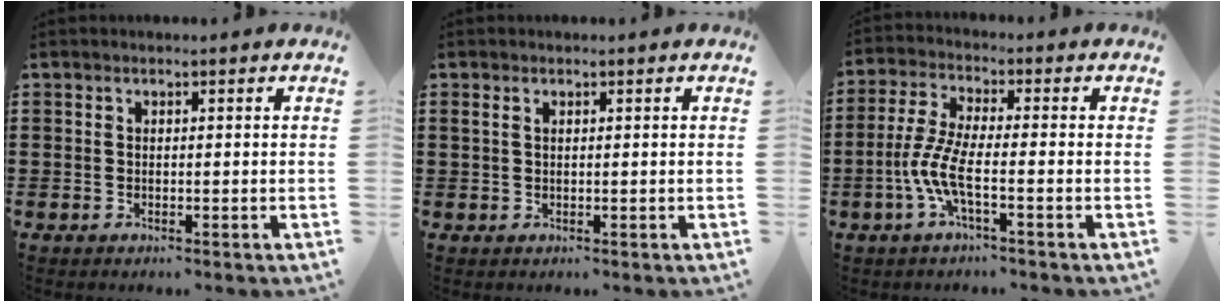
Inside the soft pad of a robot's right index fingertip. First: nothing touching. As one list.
[{"total": 1.0, "force": [0.4, 0.6, 0.7], "torque": [-0.015, 0.005, 0.007]}, {"total": 6.7, "force": [-2.6, 1.8, 5.9], "torque": [-0.151, -0.016, -0.058]}]